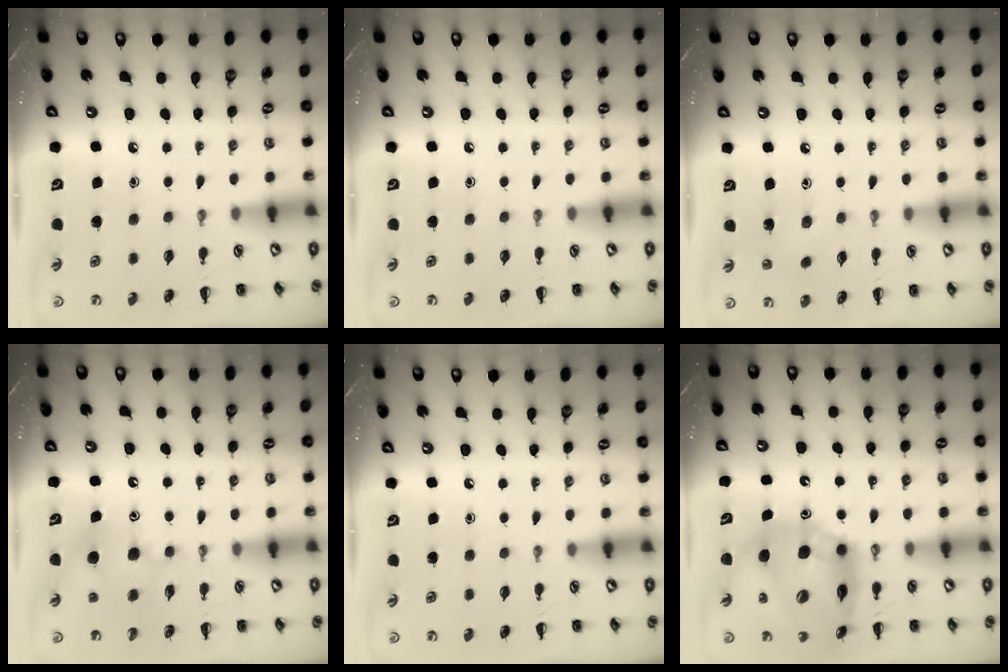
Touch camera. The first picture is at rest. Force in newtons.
{"total": 0.0}
{"total": 6.5, "press": 6.2, "slide": 1.8}
{"total": 7.1, "press": 7.1, "slide": 0.5}
{"total": 0.0}
{"total": 17.5, "press": 16.7, "slide": 5.1}